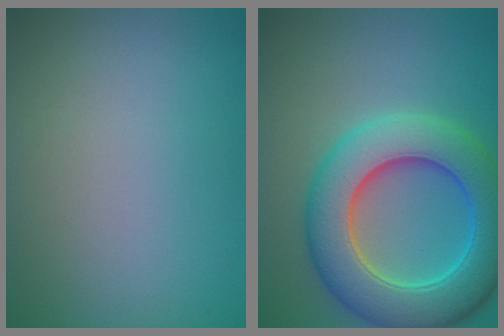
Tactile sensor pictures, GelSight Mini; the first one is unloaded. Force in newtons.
{"total": 9.2, "press": 9.2, "slide": 0.7}